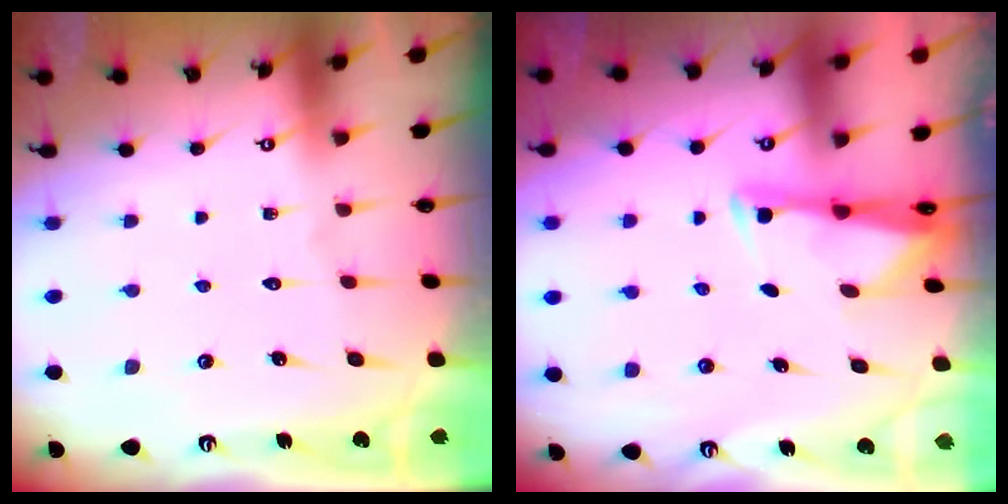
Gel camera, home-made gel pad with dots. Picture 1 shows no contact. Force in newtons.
{"total": 2.6, "press": 2.6, "slide": 0.4}